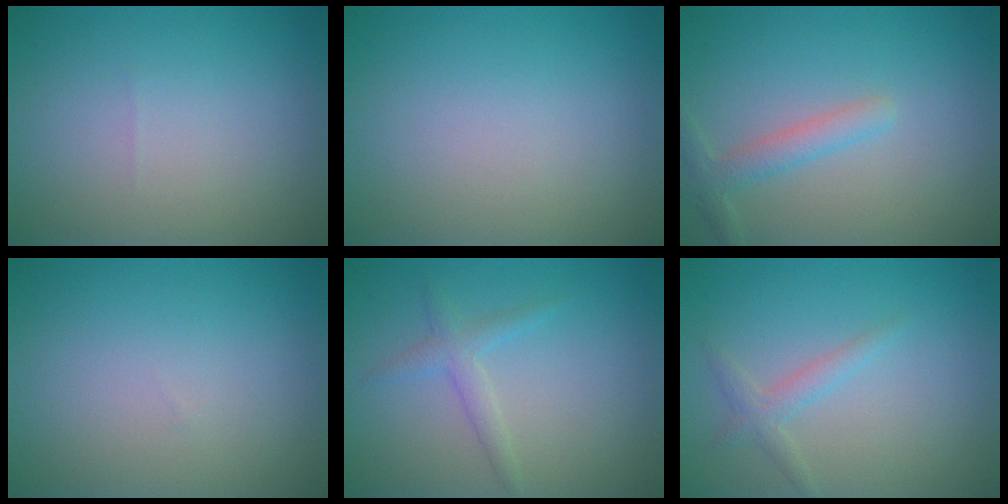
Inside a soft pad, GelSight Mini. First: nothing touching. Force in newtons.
{"total": 0.0}
{"total": 2.1, "press": 2.1, "slide": 0.1}
{"total": 0.0}
{"total": 1.7, "press": 1.7, "slide": 0.1}
{"total": 1.7, "press": 1.7, "slide": 0.0}